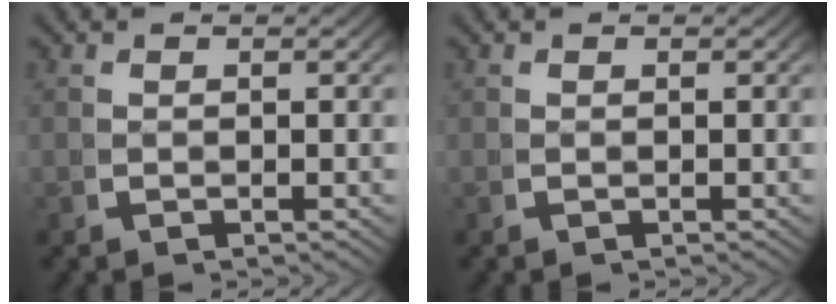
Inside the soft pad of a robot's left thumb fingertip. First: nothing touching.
{"total": 0.0}